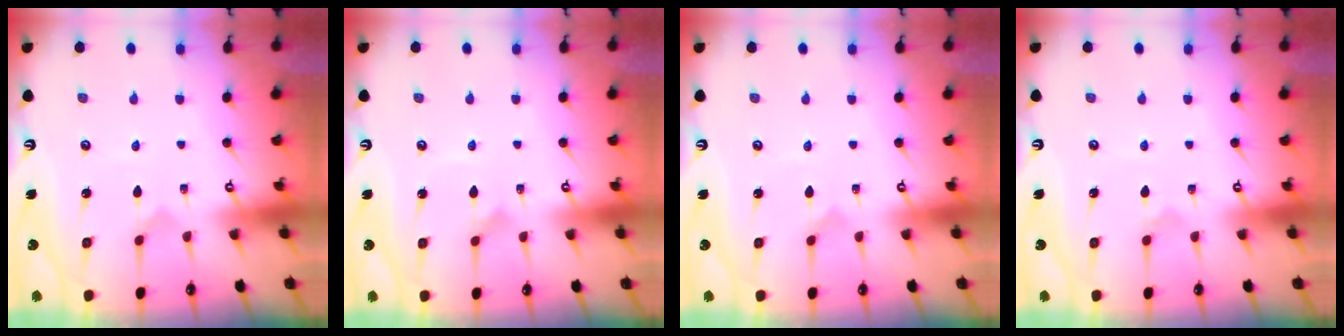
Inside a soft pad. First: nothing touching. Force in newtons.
{"total": 2.3, "press": 2.3, "slide": 0.1}
{"total": 0.0}
{"total": 2.3, "press": 2.3, "slide": 0.2}